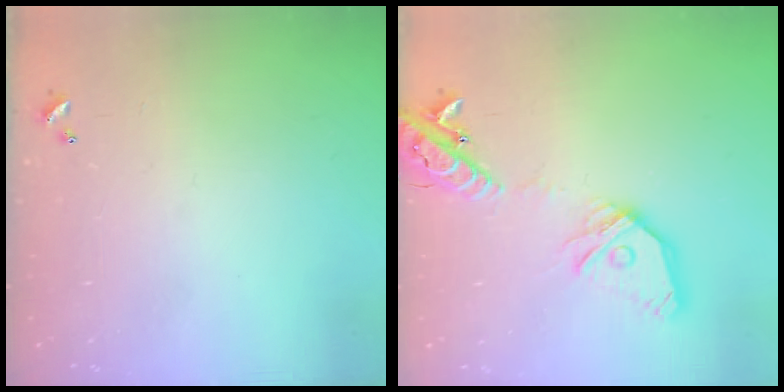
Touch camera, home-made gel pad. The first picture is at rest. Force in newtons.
{"total": 18.2, "press": 18.0, "slide": 3.2}